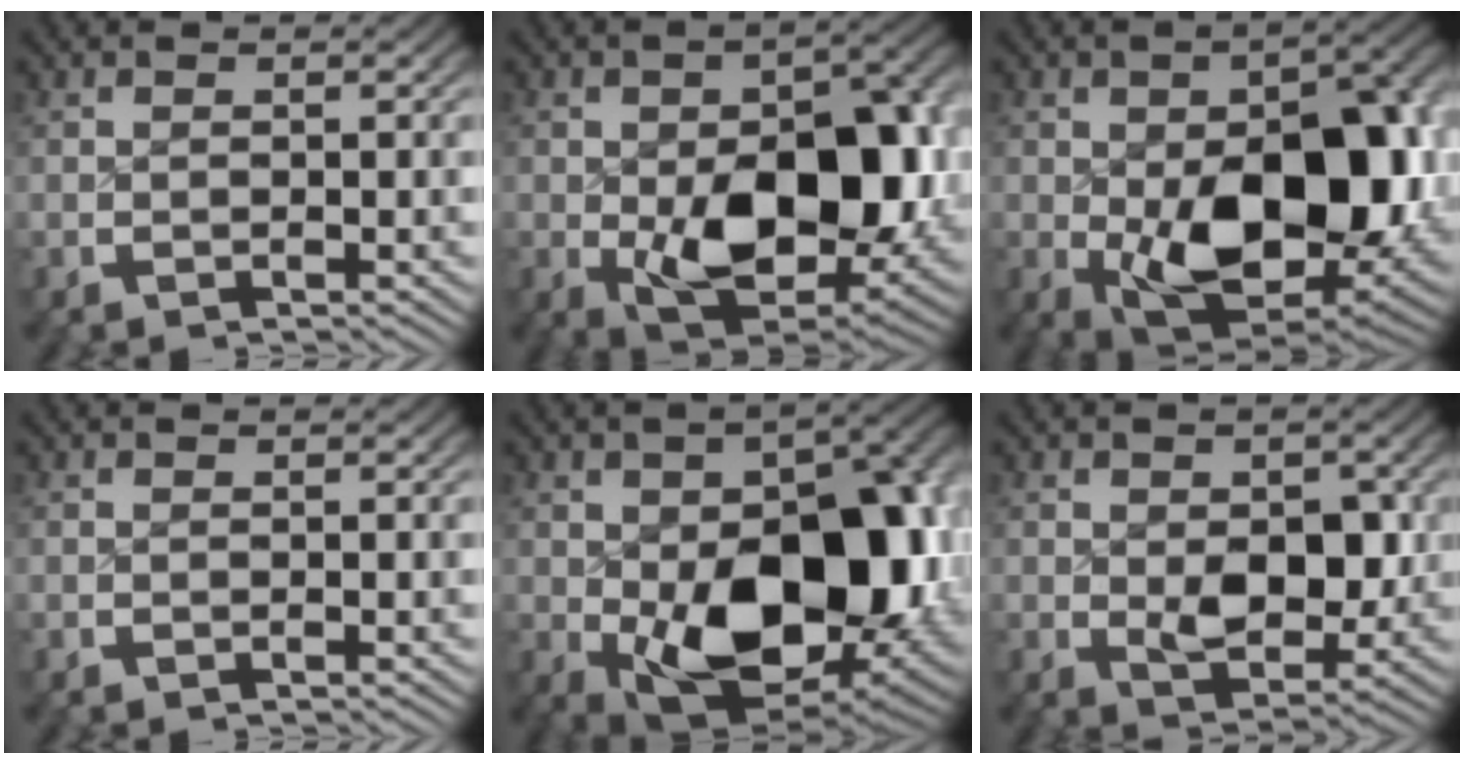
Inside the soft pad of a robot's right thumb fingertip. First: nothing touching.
{"total": 14.7, "force": [-1.7, 8.9, 11.6], "torque": [-0.207, -0.060, 0.002]}
{"total": 17.1, "force": [-1.9, 10.1, 13.7], "torque": [-0.237, -0.065, 0.004]}
{"total": 0.0}
{"total": 19.2, "force": [-2.4, 11.7, 15.0], "torque": [-0.260, -0.083, 0.004]}
{"total": 5.6, "force": [-0.5, 3.8, 4.1], "torque": [-0.078, -0.034, 0.005]}